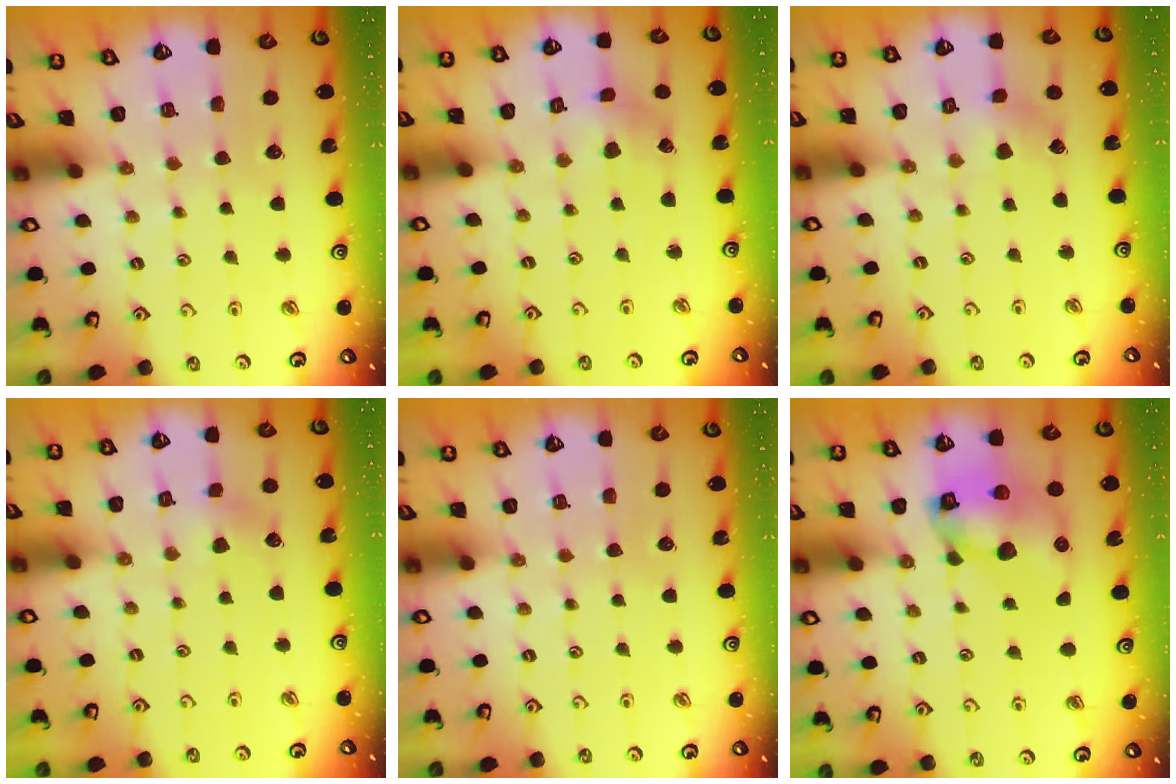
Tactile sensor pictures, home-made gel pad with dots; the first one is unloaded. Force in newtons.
{"total": 2.1, "press": 2.1, "slide": 0.3}
{"total": 2.1, "press": 2.1, "slide": 0.1}
{"total": 2.9, "press": 2.8, "slide": 0.2}
{"total": 0.0}
{"total": 10.5, "press": 10.4, "slide": 1.6}